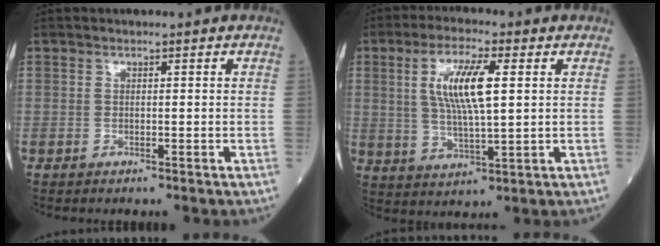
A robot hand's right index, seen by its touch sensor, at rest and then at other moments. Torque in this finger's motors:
{"motor_torque": [0.59, -0.17, 0.53, 0.15]}